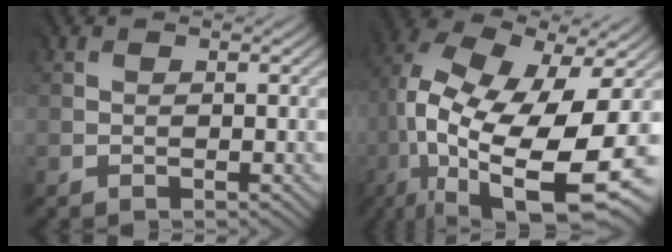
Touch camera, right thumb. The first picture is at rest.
{"total": 18.6, "force": [-3.3, 8.9, 16.1], "torque": [-0.323, -0.020, -0.045]}